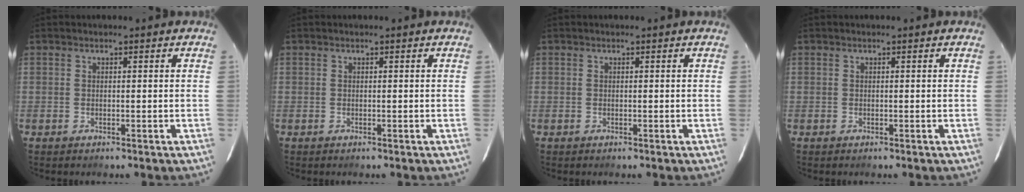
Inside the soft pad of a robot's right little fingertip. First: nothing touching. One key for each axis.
{"total": 0.0}
{"total": 0.0}
{"total": 0.0}